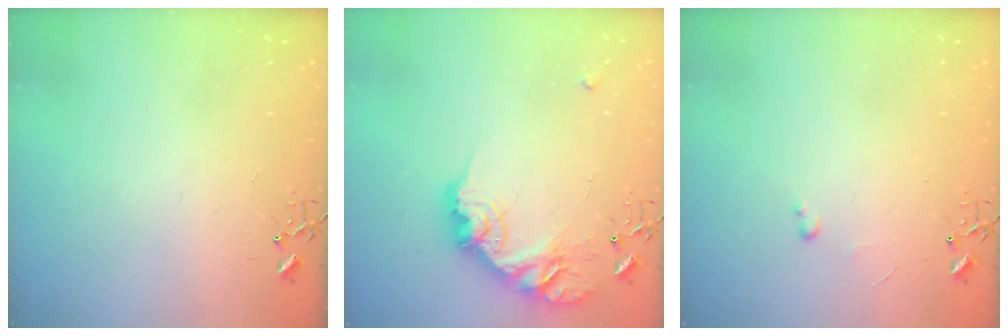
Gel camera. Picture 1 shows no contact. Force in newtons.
{"total": 18.3, "press": 18.3, "slide": 1.0}
{"total": 2.6, "press": 2.6, "slide": 0.4}